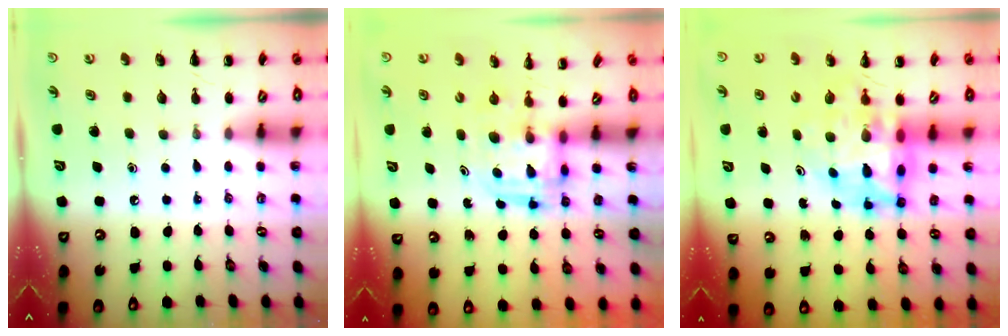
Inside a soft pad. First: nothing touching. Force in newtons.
{"total": 3.0, "press": 3.0, "slide": 0.3}
{"total": 12.0, "press": 11.4, "slide": 3.6}